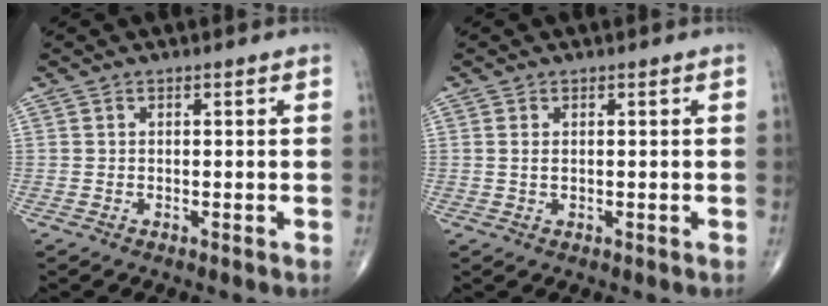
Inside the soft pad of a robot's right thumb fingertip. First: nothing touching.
{"total": 0.8, "force": [0.3, 0.4, 0.7], "torque": [-0.017, 0.001, 0.008]}